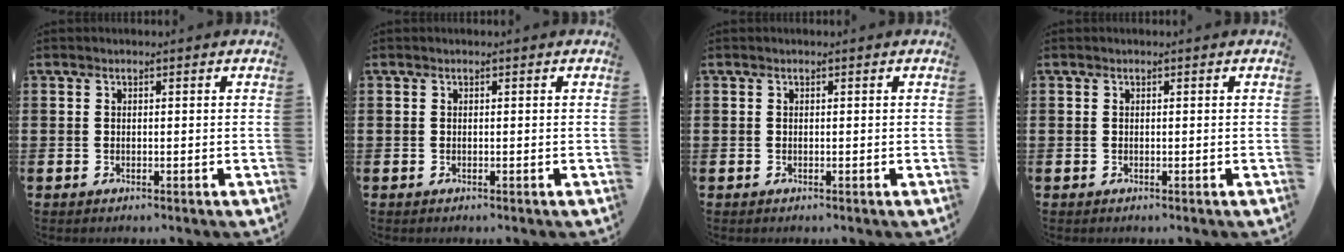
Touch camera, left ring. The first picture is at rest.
{"total": 0.0}
{"total": 0.0}
{"total": 0.0}